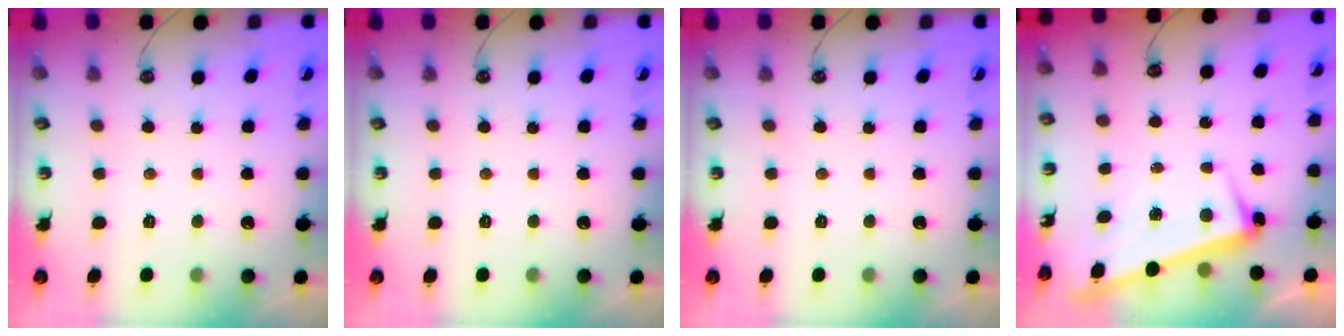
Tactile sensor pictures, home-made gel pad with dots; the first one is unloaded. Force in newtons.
{"total": 0.0}
{"total": 0.0}
{"total": 2.6, "press": 2.5, "slide": 0.9}